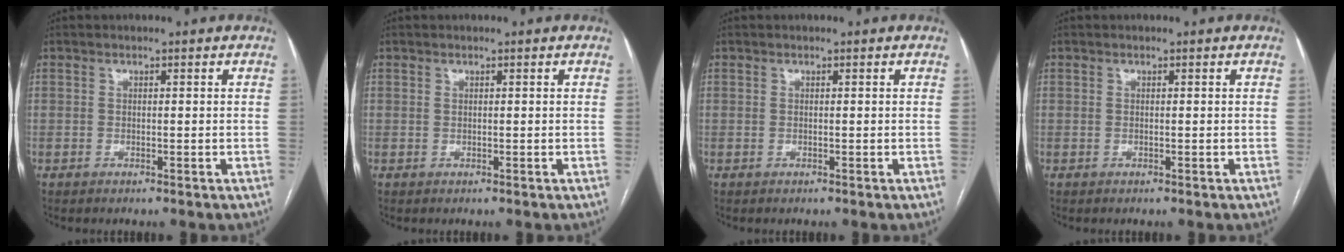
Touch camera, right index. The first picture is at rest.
{"total": 0.0}
{"total": 0.0}
{"total": 0.0}